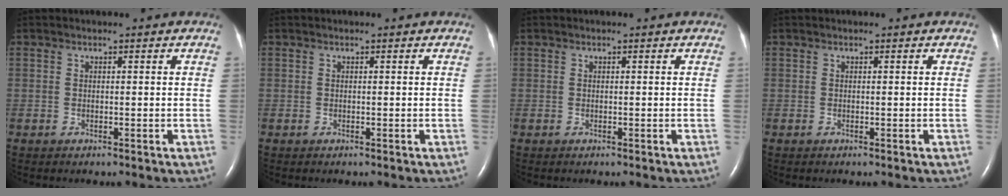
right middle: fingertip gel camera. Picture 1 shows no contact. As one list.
[{"total": 0.0}, {"total": 0.0}, {"total": 0.0}]